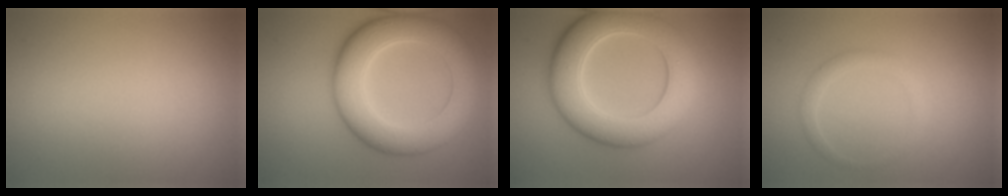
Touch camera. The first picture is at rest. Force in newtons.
{"total": 9.2, "press": 9.2, "slide": 0.2}
{"total": 9.2, "press": 9.2, "slide": 0.1}
{"total": 1.4, "press": 1.4, "slide": 0.1}